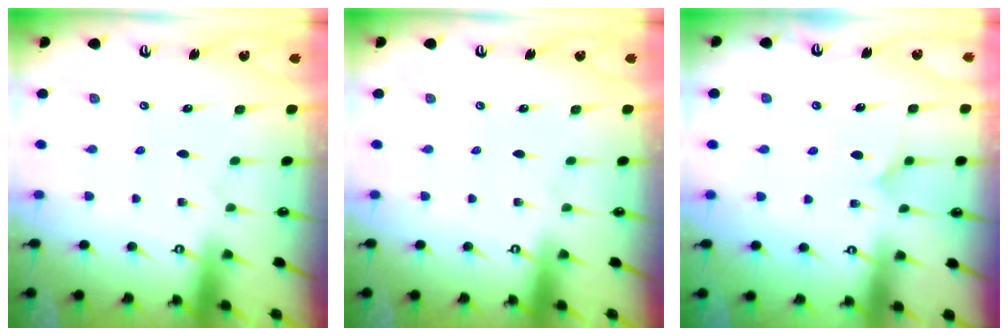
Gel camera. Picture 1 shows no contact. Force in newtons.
{"total": 0.0}
{"total": 6.1, "press": 6.1, "slide": 0.5}